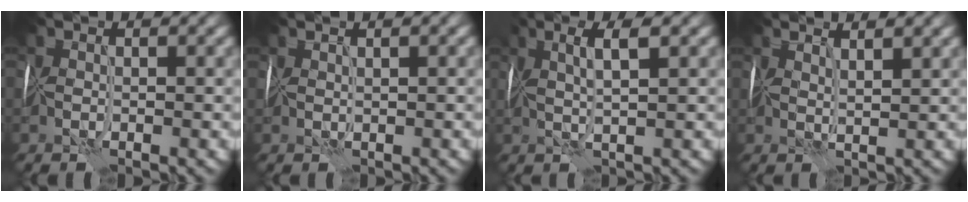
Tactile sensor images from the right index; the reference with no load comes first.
{"total": 1.1, "force": [1.1, -0.3, 0.2], "torque": [0.003, 0.008, 0.021]}
{"total": 2.7, "force": [2.0, -0.6, 1.7], "torque": [-0.022, 0.011, 0.038]}
{"total": 2.9, "force": [2.6, 0.1, 1.2], "torque": [-0.001, 0.014, 0.043]}